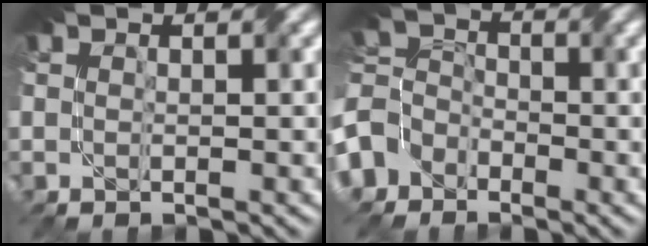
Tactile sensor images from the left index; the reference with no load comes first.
{"total": 5.2, "force": [-3.3, 3.9, 1.0], "torque": [-0.010, 0.011, -0.075]}